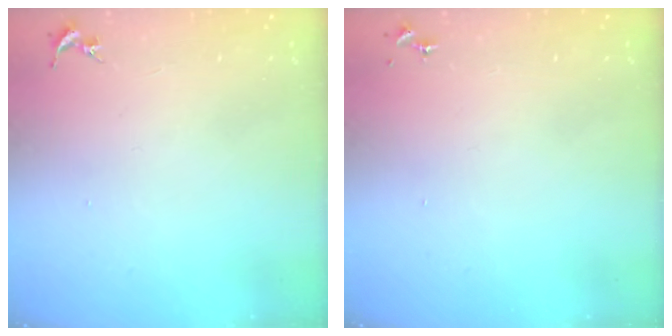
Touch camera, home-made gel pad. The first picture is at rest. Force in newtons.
{"total": 0.0}